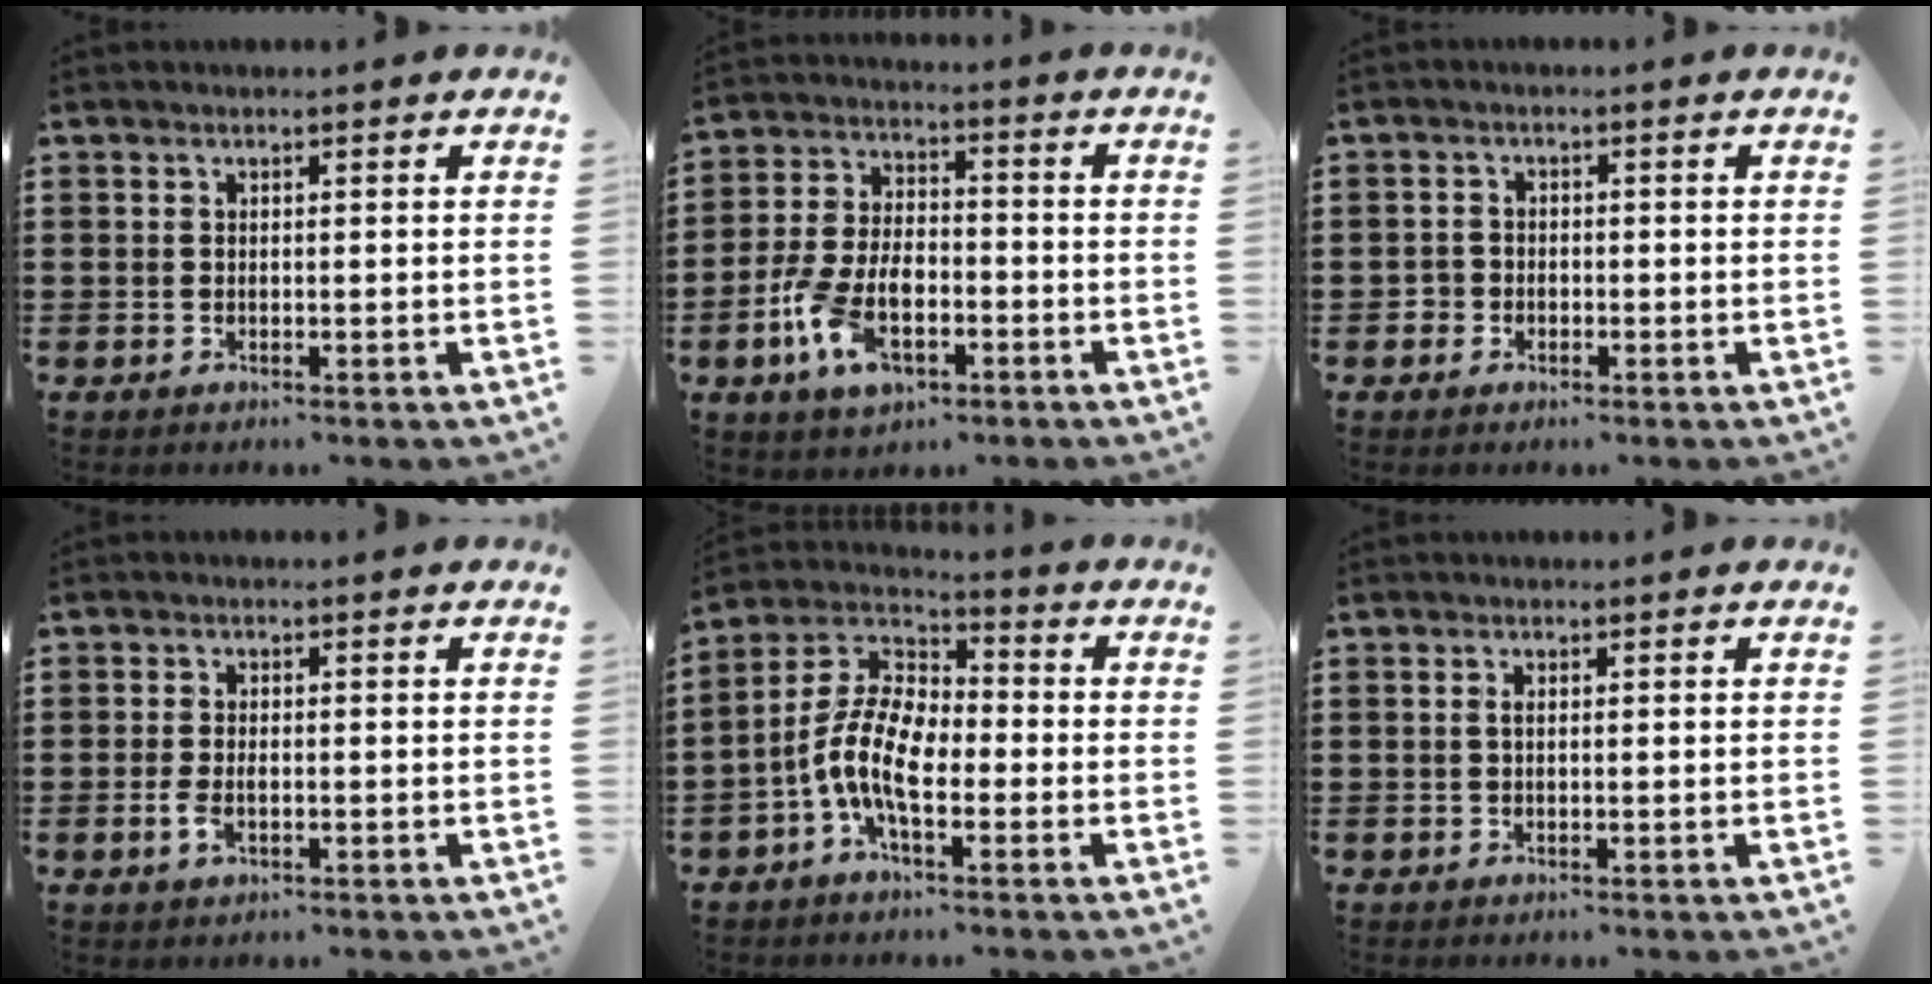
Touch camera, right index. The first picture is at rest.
{"total": 9.5, "force": [-3.6, 5.3, 7.0], "torque": [-0.165, 0.002, -0.070]}
{"total": 1.9, "force": [-1.0, 1.6, 0.3], "torque": [-0.011, 0.003, -0.022]}
{"total": 2.5, "force": [-0.6, 1.2, 2.1], "torque": [-0.054, -0.006, -0.015]}
{"total": 10.0, "force": [-3.4, 4.4, 8.3], "torque": [-0.206, -0.008, -0.071]}
{"total": 0.7, "force": [-0.1, 0.1, 0.7], "torque": [-0.015, -0.002, -0.001]}